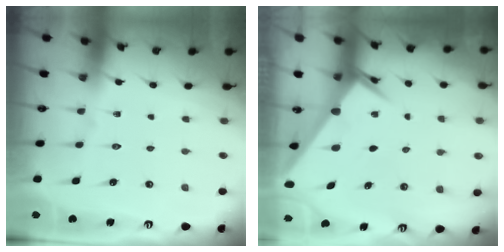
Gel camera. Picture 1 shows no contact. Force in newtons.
{"total": 2.5, "press": 2.5, "slide": 0.2}